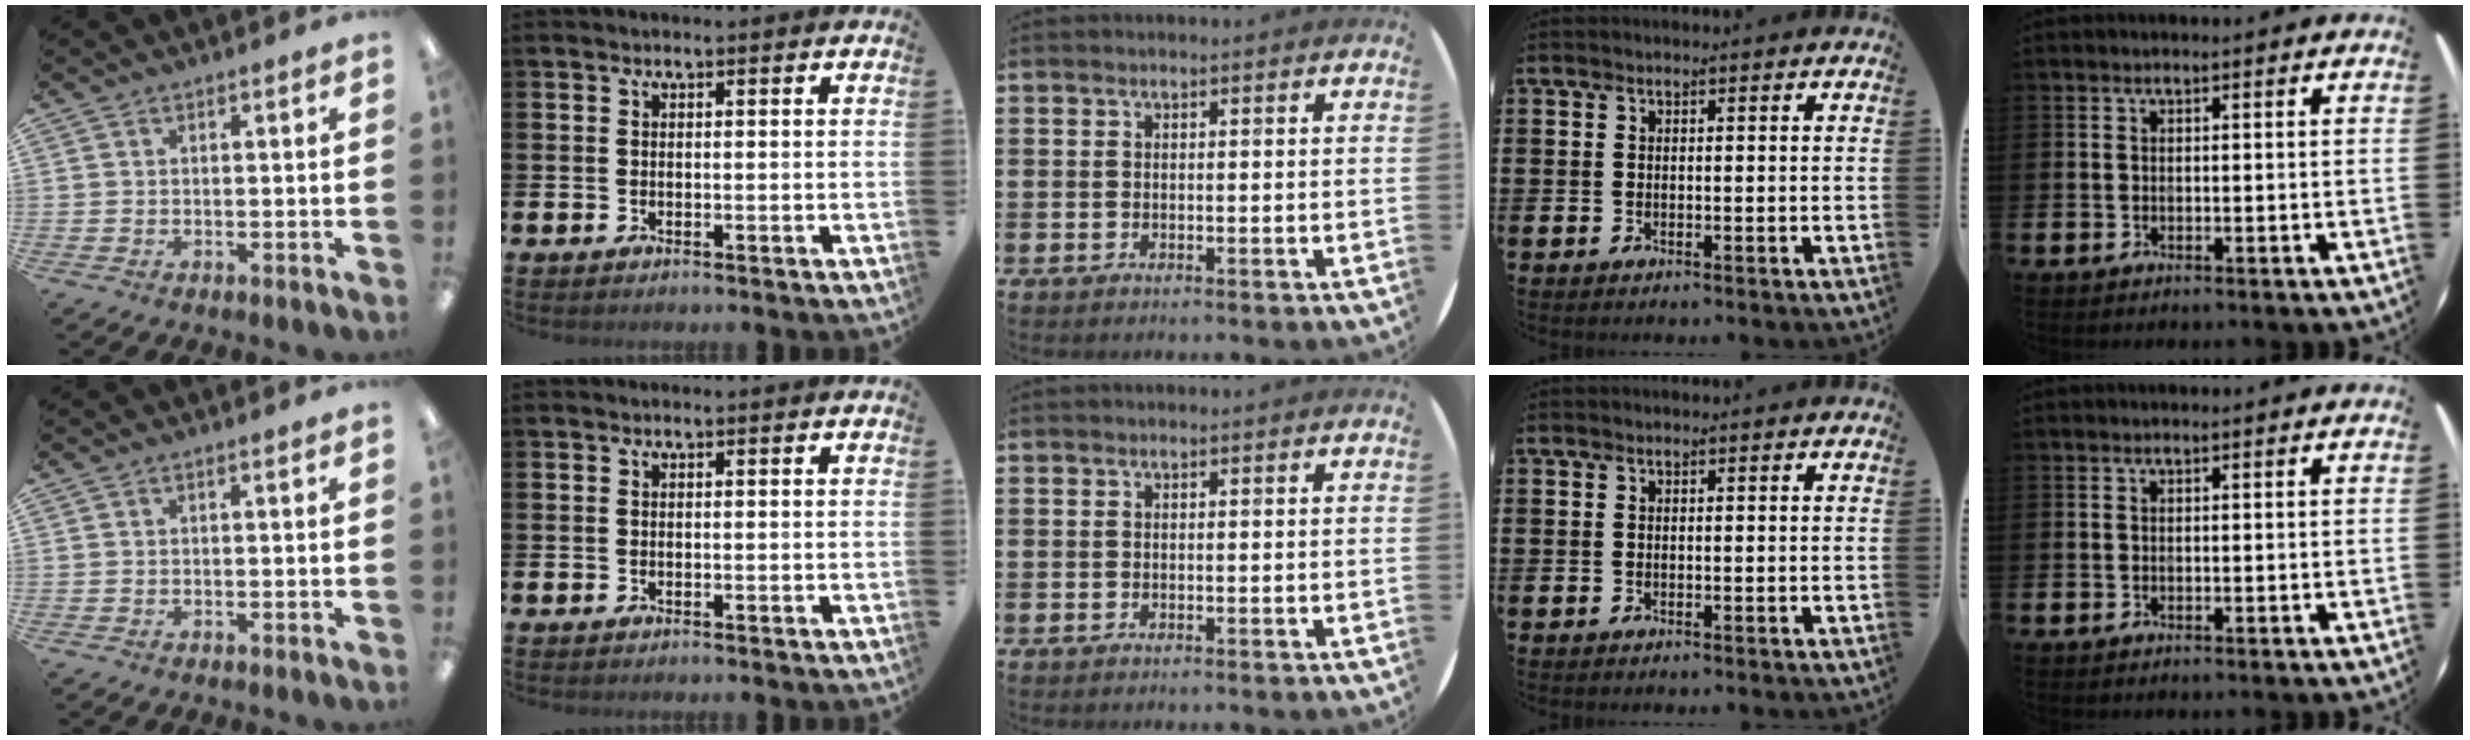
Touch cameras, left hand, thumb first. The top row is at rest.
{}